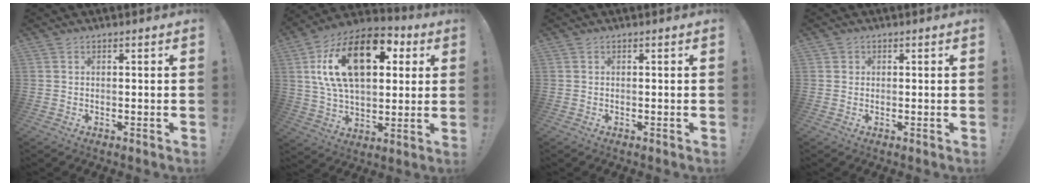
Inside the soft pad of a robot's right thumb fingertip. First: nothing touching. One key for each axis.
{"total": 22.5, "fx": 7.4, "fy": 12.9, "fz": 16.9, "tx": -0.286, "ty": -0.022, "tz": 0.126}
{"total": 0.0}
{"total": 1.2, "fx": 0.4, "fy": 1.1, "fz": 0.1, "tx": -0.003, "ty": 0.001, "tz": 0.008}